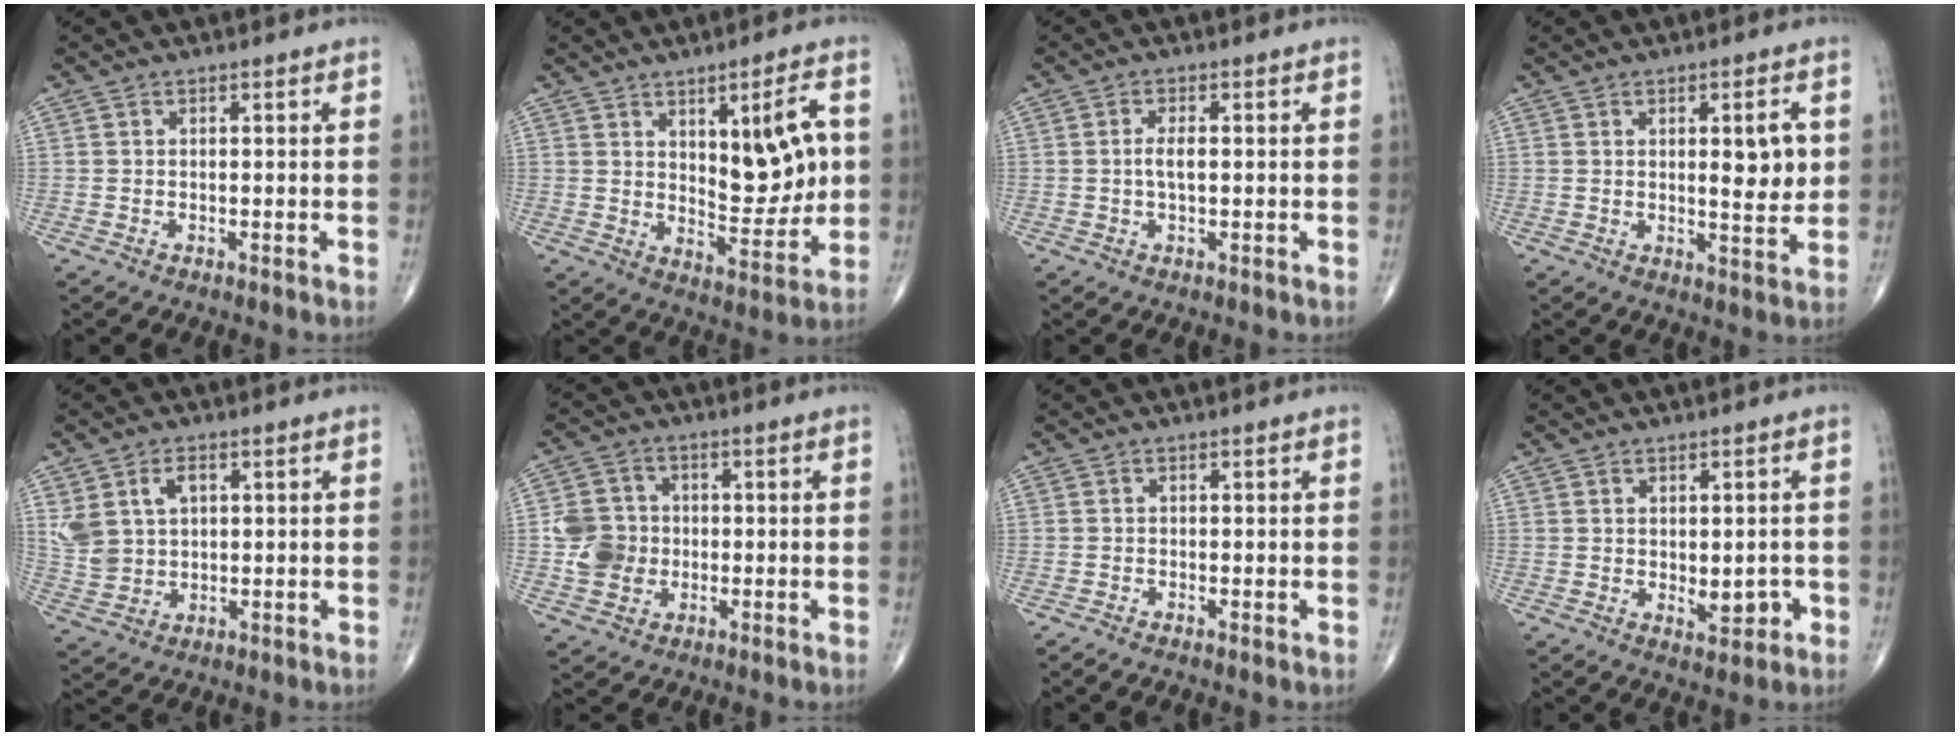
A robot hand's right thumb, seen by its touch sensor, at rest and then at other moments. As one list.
[{"total": 12.8, "force": [2.7, 4.9, 11.6], "torque": [-0.141, -0.020, 0.049]}, {"total": 2.7, "force": [0.0, 1.1, 2.5], "torque": [-0.049, 0.001, -0.003]}, {"total": 7.1, "force": [1.4, 2.2, 6.6], "torque": [-0.085, -0.013, 0.022]}, {"total": 7.5, "force": [2.4, 5.2, 4.7], "torque": [-0.083, -0.003, 0.058]}, {"total": 7.8, "force": [-0.9, 6.9, 3.5], "torque": [-0.043, 0.010, -0.020]}, {"total": 0.6, "force": [-0.4, 0.1, 0.5], "torque": [-0.016, -0.003, -0.014]}, {"total": 4.8, "force": [-0.8, 2.7, 3.9], "torque": [-0.032, 0.002, -0.001]}]